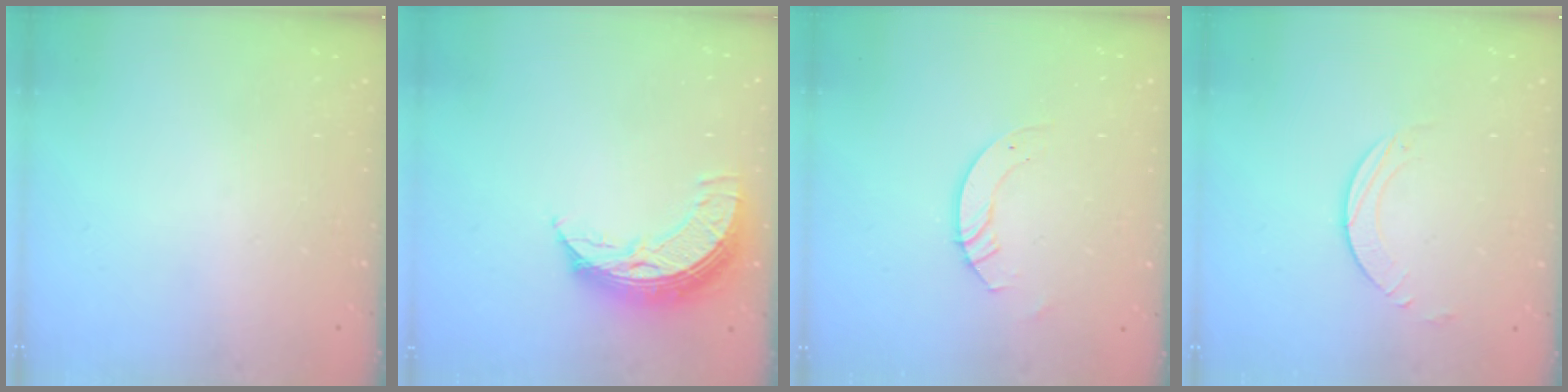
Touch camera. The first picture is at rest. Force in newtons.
{"total": 10.1, "press": 10.0, "slide": 1.0}
{"total": 3.2, "press": 3.2, "slide": 0.2}
{"total": 2.2, "press": 2.2, "slide": 0.2}